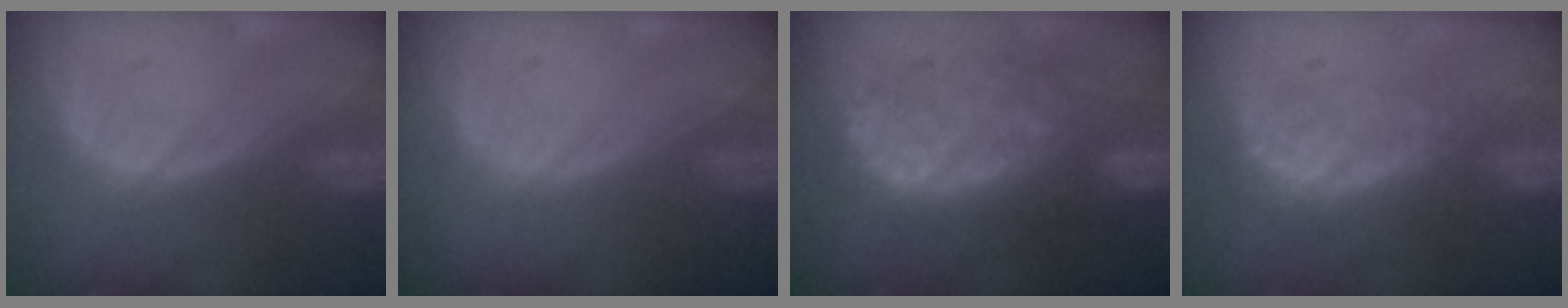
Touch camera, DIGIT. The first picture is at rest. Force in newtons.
{"total": 0.0}
{"total": 11.1, "press": 11.0, "slide": 1.2}
{"total": 8.3, "press": 7.2, "slide": 4.1}